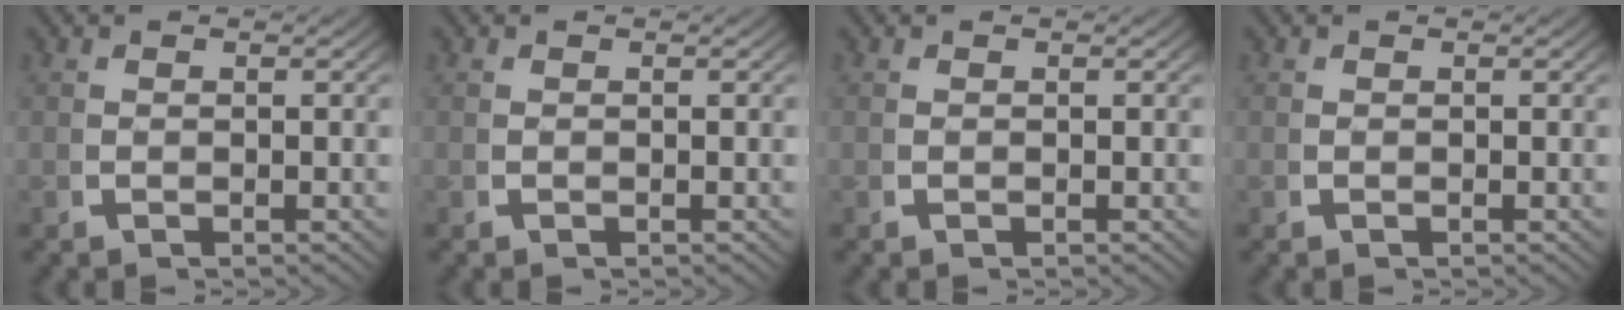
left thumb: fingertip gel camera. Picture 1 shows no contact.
{"total": 0.0}
{"total": 0.0}
{"total": 0.0}